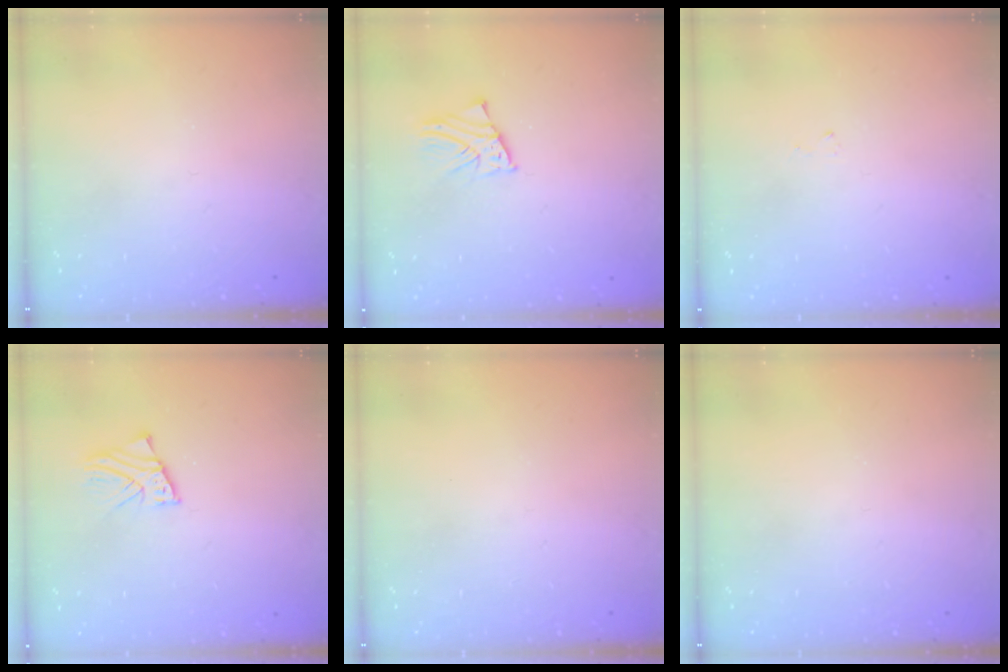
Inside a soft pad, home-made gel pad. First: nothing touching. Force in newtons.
{"total": 2.3, "press": 2.3, "slide": 0.2}
{"total": 3.1, "press": 3.1, "slide": 0.0}
{"total": 2.4, "press": 2.4, "slide": 0.2}
{"total": 0.0}
{"total": 0.0}